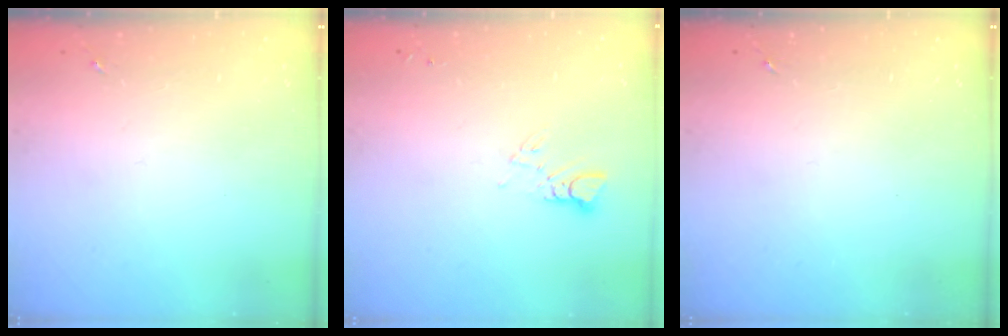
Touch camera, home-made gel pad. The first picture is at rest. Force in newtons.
{"total": 2.9, "press": 2.9, "slide": 0.2}
{"total": 0.0}